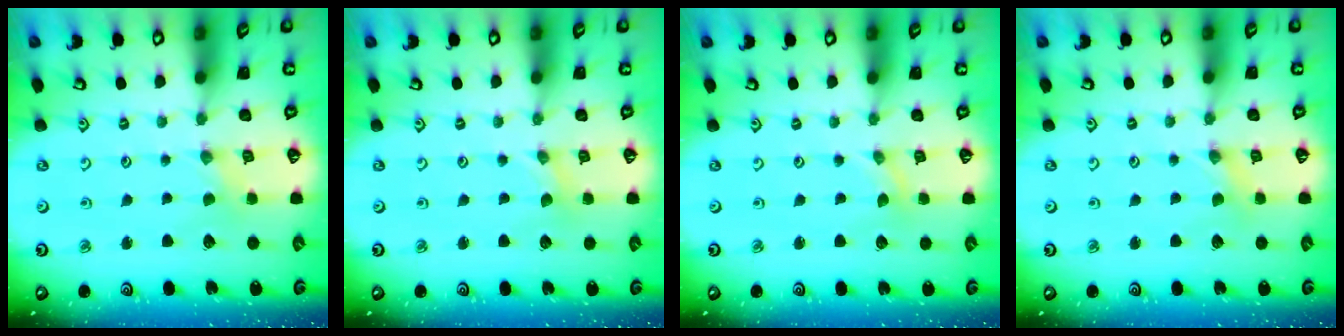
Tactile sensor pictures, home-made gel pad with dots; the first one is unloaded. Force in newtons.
{"total": 0.0}
{"total": 0.0}
{"total": 0.0}